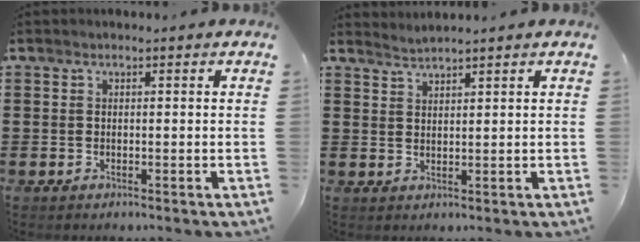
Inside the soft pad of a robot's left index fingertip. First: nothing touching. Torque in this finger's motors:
{"motor_torque": [-0.14, -0.10, -0.01, -0.01]}